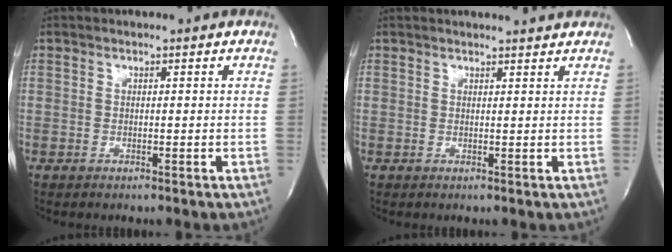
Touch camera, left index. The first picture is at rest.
{"total": 3.3, "force": [3.2, -0.2, 0.6], "torque": [-0.014, 0.003, 0.035]}